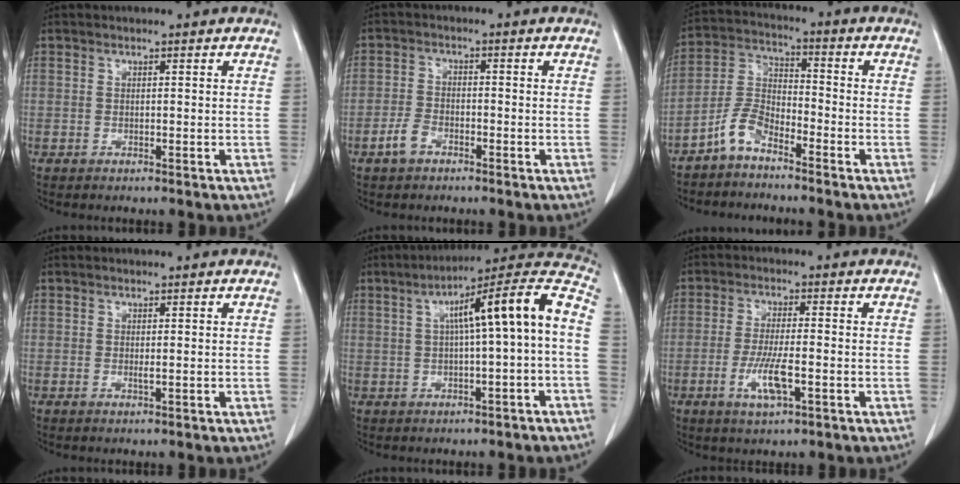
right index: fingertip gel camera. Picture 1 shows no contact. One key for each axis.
{"total": 3.9, "fx": -2.3, "fy": 2.3, "fz": 2.1, "tx": -0.048, "ty": 0.006, "tz": -0.043}
{"total": 6.5, "fx": -4.7, "fy": 2.6, "fz": 3.6, "tx": -0.089, "ty": 0.009, "tz": -0.103}
{"total": 0.7, "fx": 0.0, "fy": 0.2, "fz": 0.7, "tx": -0.015, "ty": -0.003, "tz": 0.002}
{"total": 14.5, "fx": 1.0, "fy": 0.9, "fz": 14.4, "tx": -0.210, "ty": 0.047, "tz": 0.014}
{"total": 6.4, "fx": -2.3, "fy": 1.3, "fz": 5.8, "tx": -0.117, "ty": -0.009, "tz": -0.038}